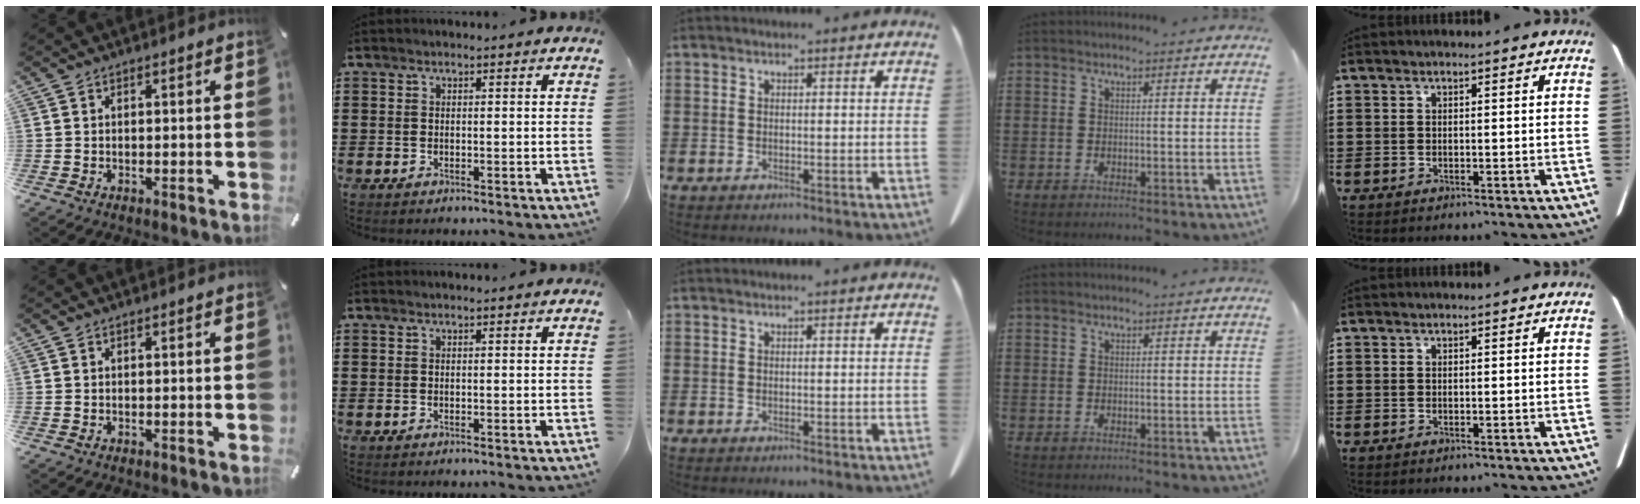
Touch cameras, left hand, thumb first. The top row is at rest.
{}